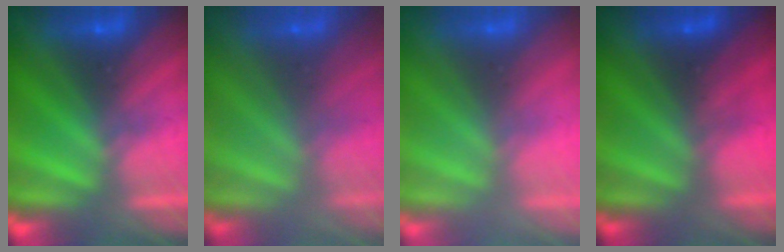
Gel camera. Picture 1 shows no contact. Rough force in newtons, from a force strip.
{"total": 2.0}
{"total": 2.5}
{"total": 2.2}